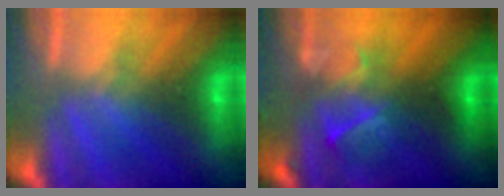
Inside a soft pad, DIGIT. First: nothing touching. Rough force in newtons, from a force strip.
{"total": 2.4}